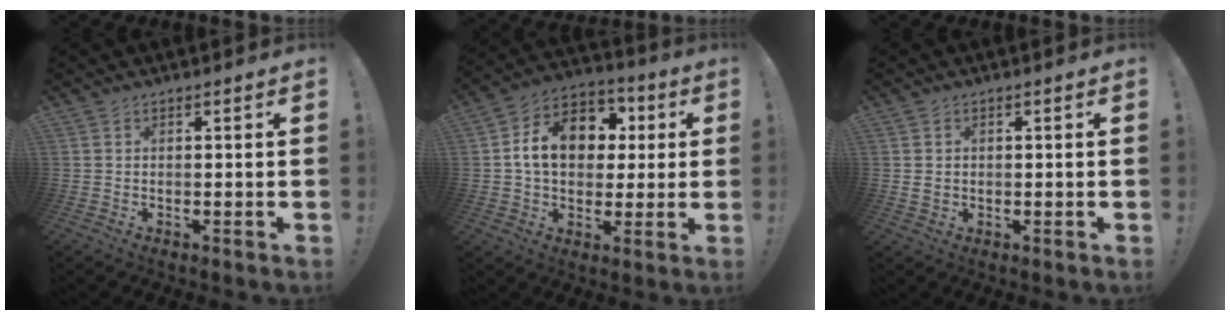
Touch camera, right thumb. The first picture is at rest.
{"total": 15.8, "force": [2.9, 12.0, 9.8], "torque": [-0.135, 0.006, 0.061]}
{"total": 2.2, "force": [0.6, 2.0, 0.7], "torque": [-0.006, 0.004, 0.009]}